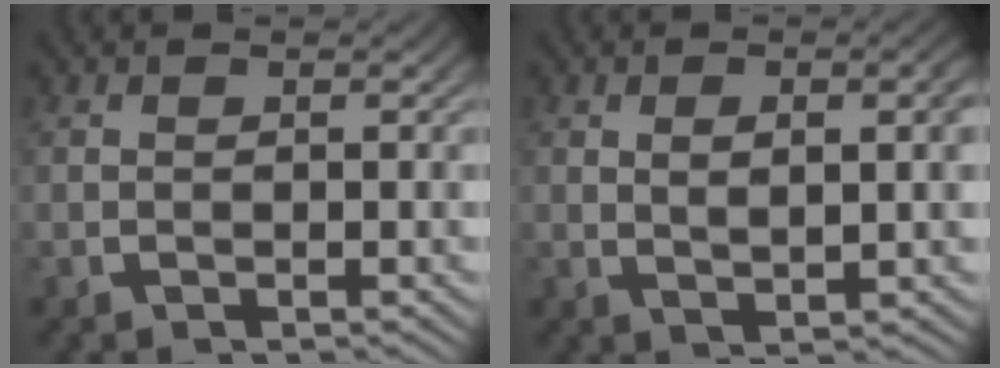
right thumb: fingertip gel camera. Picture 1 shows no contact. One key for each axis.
{"total": 2.8, "fx": 0.7, "fy": 0.9, "fz": 2.5, "tx": -0.042, "ty": -0.007, "tz": 0.022}